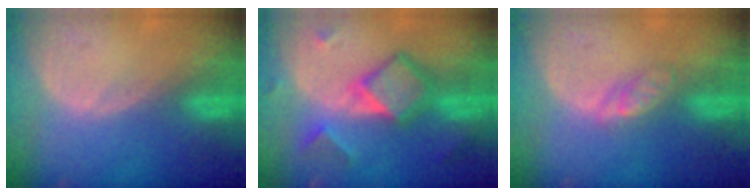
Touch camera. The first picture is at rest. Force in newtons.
{"total": 7.7, "press": 7.7, "slide": 0.7}
{"total": 3.1, "press": 3.0, "slide": 0.3}